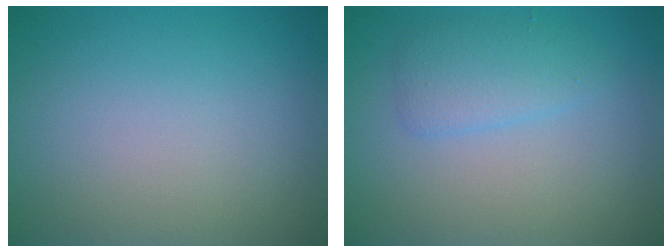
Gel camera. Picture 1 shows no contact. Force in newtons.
{"total": 2.3, "press": 2.3, "slide": 0.2}